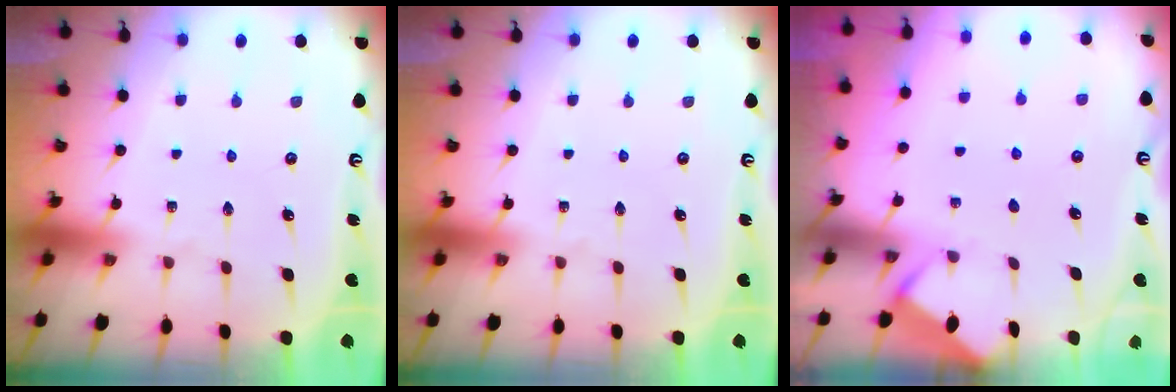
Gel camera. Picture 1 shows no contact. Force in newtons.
{"total": 0.0}
{"total": 2.5, "press": 2.5, "slide": 0.4}